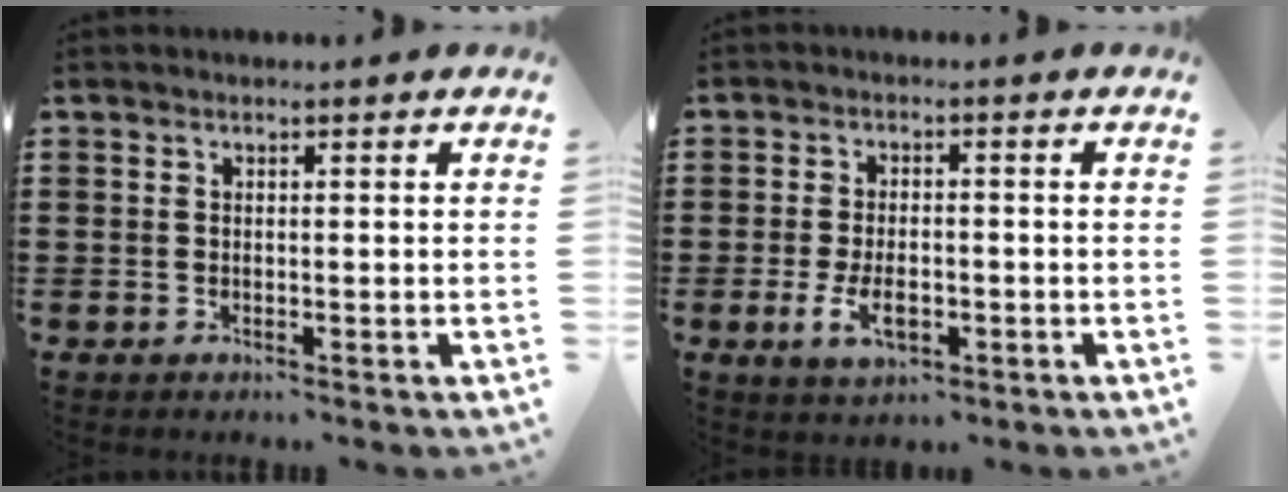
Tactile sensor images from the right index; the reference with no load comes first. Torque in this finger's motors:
{"motor_torque": [1.18, 0.96, 0.50, 0.12]}